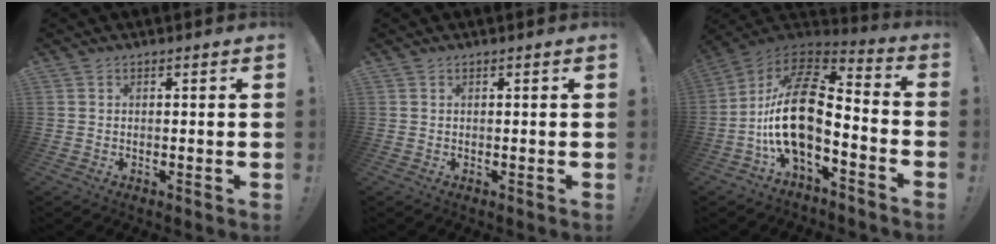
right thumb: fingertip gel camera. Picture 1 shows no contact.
{"total": 0.0}
{"total": 18.8, "force": [-3.3, 8.9, 16.3], "torque": [-0.328, 0.020, -0.056]}